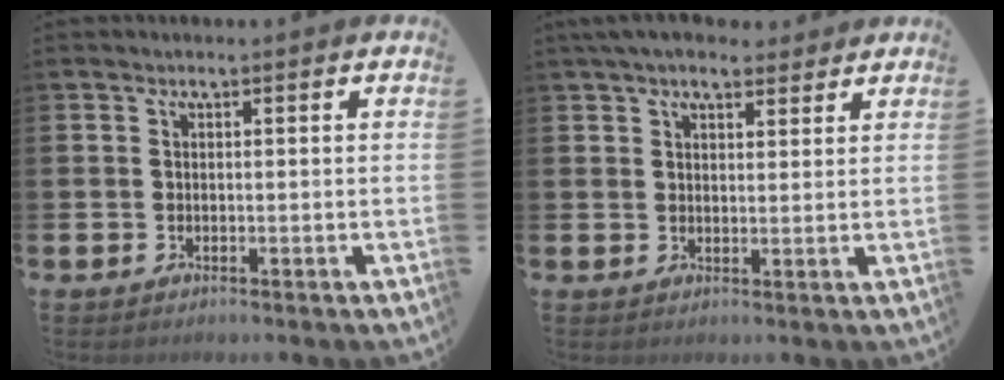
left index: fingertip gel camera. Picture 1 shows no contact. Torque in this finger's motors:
{"motor_torque": [1.30, -0.84, 0.66, 0.21]}